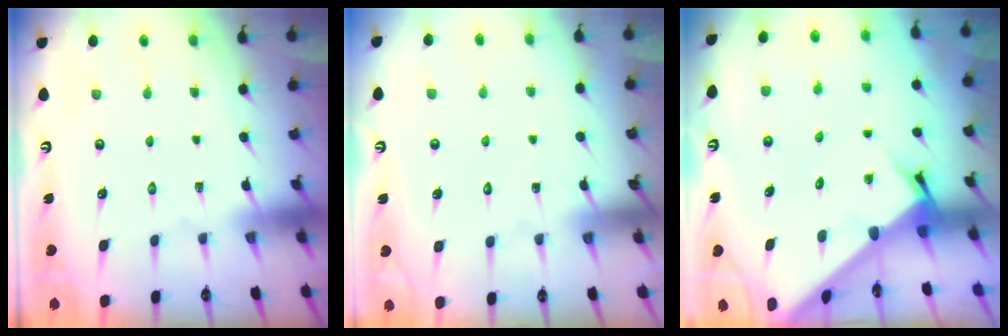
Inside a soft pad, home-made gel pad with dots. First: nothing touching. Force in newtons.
{"total": 7.5, "press": 7.5, "slide": 0.5}
{"total": 2.8, "press": 2.8, "slide": 0.2}